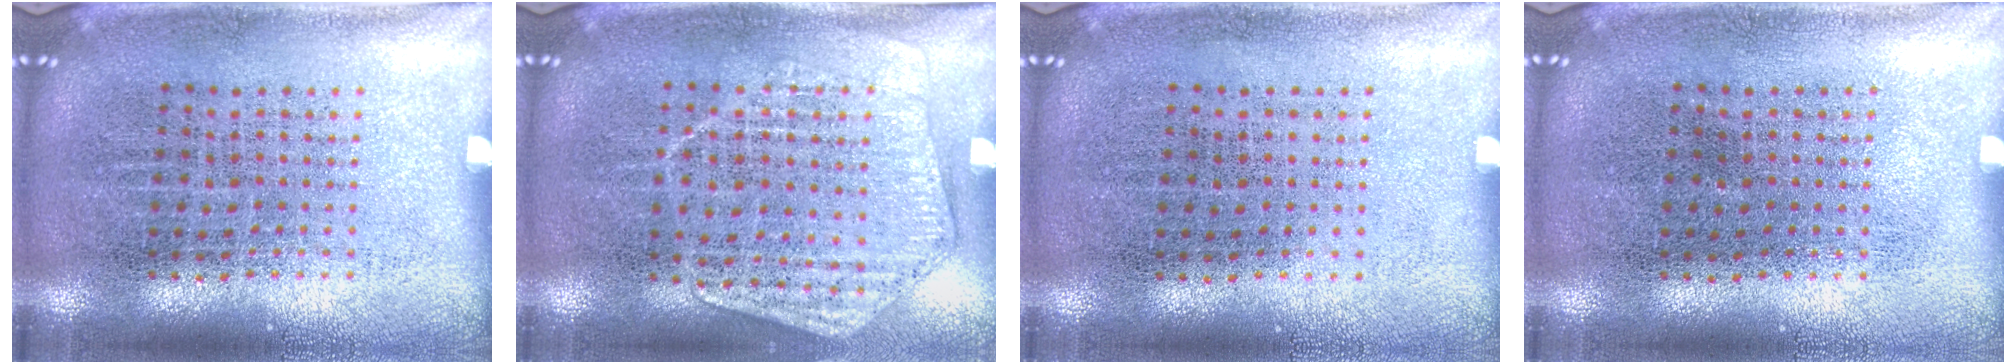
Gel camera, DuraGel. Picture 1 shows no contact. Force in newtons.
{"total": 1.4, "press": 1.4, "slide": 0.3}
{"total": 0.0}
{"total": 0.0}